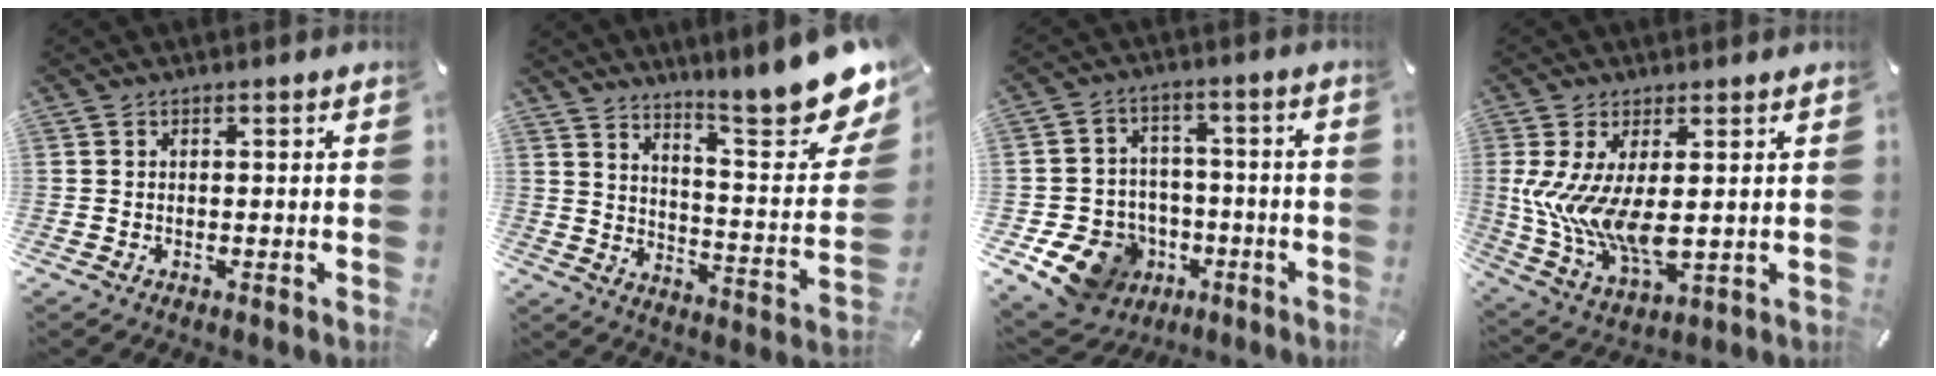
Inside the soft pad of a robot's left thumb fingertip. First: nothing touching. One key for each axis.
{"total": 17.0, "fx": 13.5, "fy": 3.9, "fz": 9.5, "tx": -0.127, "ty": -0.118, "tz": 0.220}
{"total": 12.3, "fx": -6.1, "fy": 10.1, "fz": 3.7, "tx": -0.059, "ty": 0.042, "tz": -0.094}
{"total": 12.4, "fx": 1.1, "fy": 5.5, "fz": 11.0, "tx": -0.236, "ty": -0.028, "tz": 0.026}